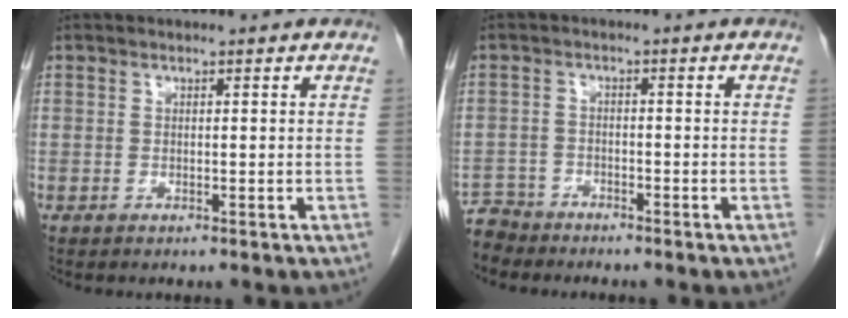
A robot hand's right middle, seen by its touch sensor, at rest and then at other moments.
{"total": 4.2, "force": [-4.0, 1.1, -0.7], "torque": [0.017, -0.010, -0.079]}